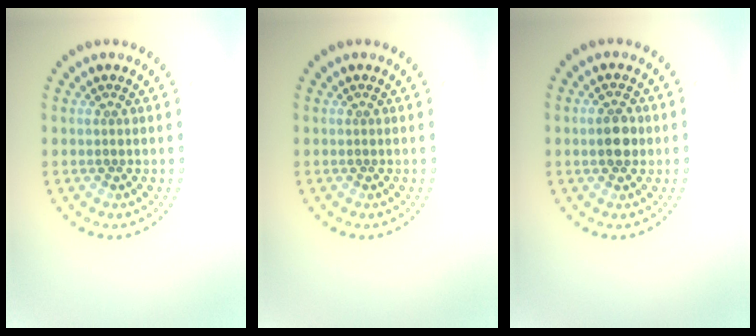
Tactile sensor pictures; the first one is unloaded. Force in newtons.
{"total": 0.0}
{"total": 3.0, "press": 3.0, "slide": 0.2}